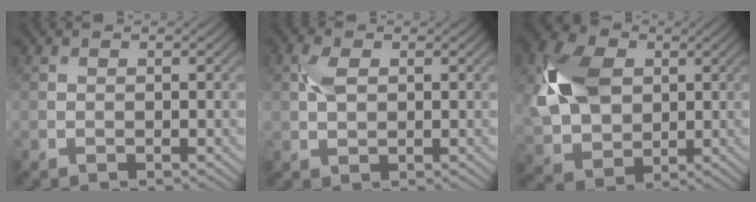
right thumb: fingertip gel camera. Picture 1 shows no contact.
{"total": 2.8, "force": [0.7, 1.7, 2.1], "torque": [-0.053, 0.004, 0.013]}
{"total": 11.4, "force": [2.3, 8.2, 7.5], "torque": [-0.201, 0.010, 0.039]}